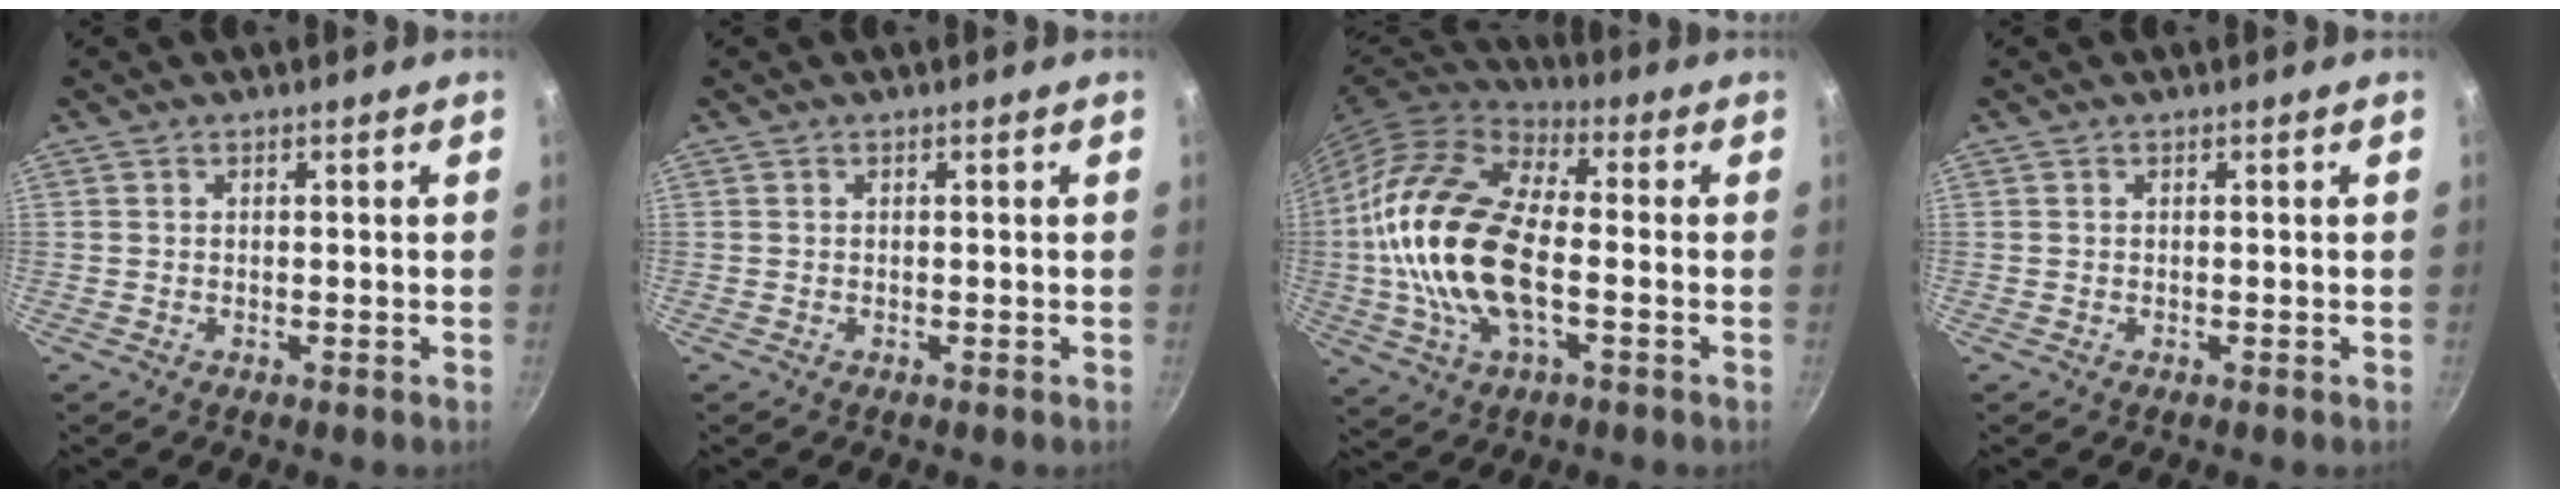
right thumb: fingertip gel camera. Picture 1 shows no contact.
{"total": 0.0}
{"total": 20.9, "force": [-1.8, 10.5, 17.9], "torque": [-0.344, 0.029, -0.046]}
{"total": 0.0}